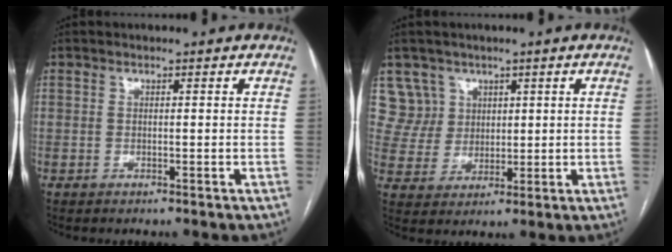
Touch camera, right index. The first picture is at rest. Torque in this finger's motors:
{"motor_torque": [-0.26, 0.33, -0.05, -0.02]}